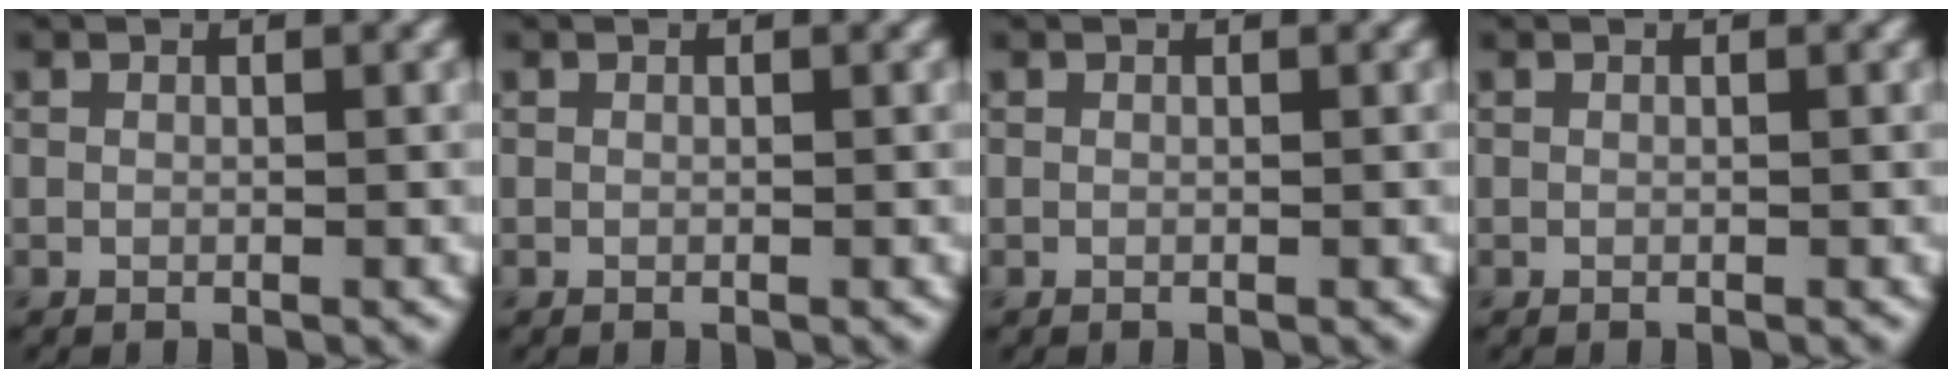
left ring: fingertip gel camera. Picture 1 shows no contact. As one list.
[{"total": 0.0}, {"total": 0.0}, {"total": 0.0}]